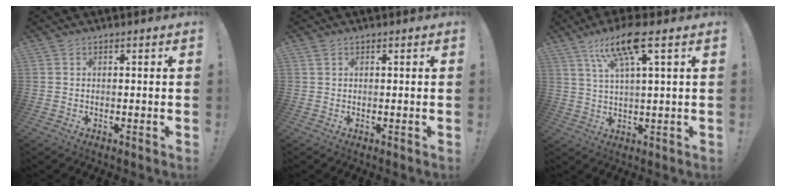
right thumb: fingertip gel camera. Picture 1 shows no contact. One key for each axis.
{"total": 0.9, "fx": 0.5, "fy": 0.6, "fz": 0.4, "tx": -0.012, "ty": 0.001, "tz": 0.011}
{"total": 11.6, "fx": 6.0, "fy": 2.1, "fz": 9.7, "tx": -0.173, "ty": -0.017, "tz": 0.099}